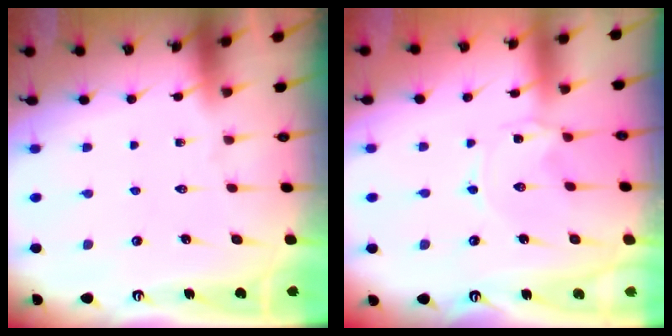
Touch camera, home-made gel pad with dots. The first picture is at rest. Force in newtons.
{"total": 0.0}